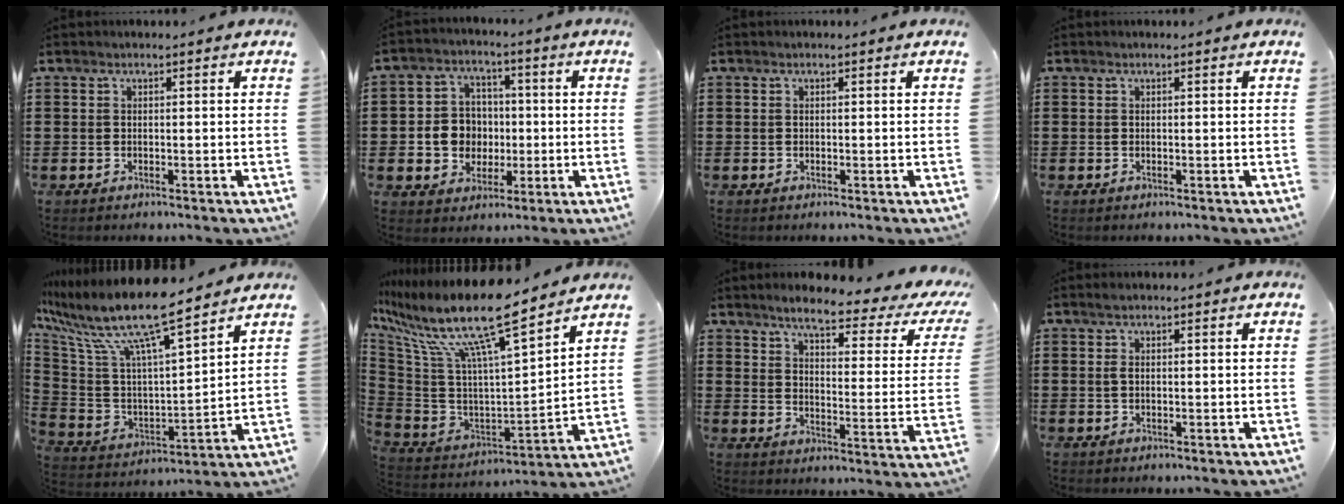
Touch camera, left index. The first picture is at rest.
{"total": 6.8, "force": [-0.4, 6.4, 2.3], "torque": [-0.056, 0.017, -0.006]}
{"total": 0.0}
{"total": 0.0}
{"total": 12.7, "force": [9.7, 1.5, 8.0], "torque": [-0.190, -0.067, 0.159]}
{"total": 15.1, "force": [10.6, 1.8, 10.7], "torque": [-0.237, -0.072, 0.168]}
{"total": 6.5, "force": [4.9, 0.7, 4.1], "torque": [-0.087, -0.033, 0.074]}
{"total": 1.3, "force": [0.3, 0.4, 1.1], "torque": [-0.024, 0.004, 0.005]}